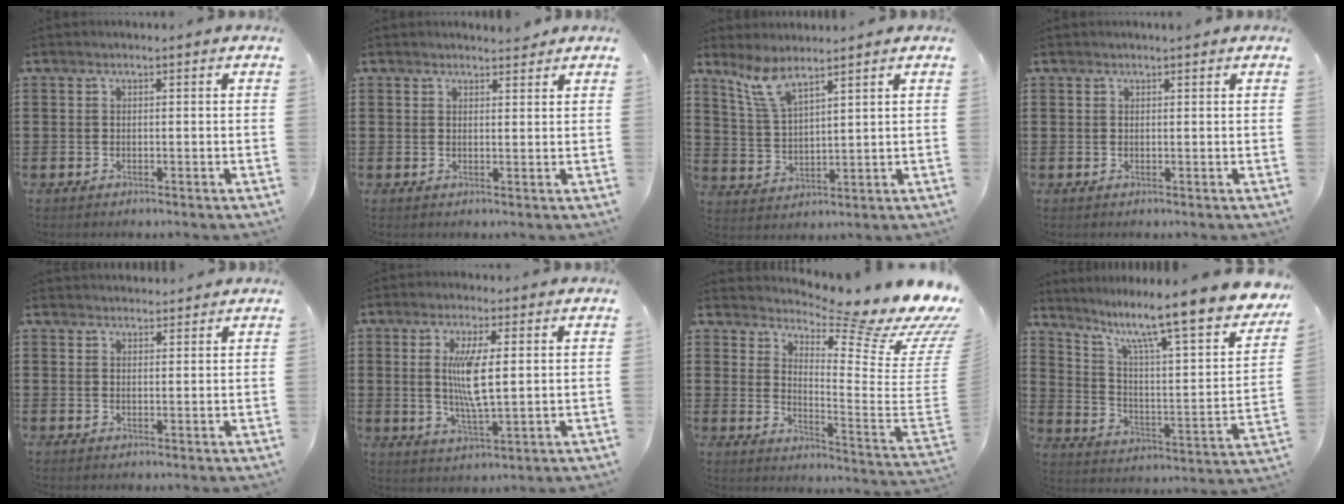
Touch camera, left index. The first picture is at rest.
{"total": 2.2, "force": [2.1, 0.6, 0.2], "torque": [-0.009, 0.001, 0.041]}
{"total": 6.3, "force": [5.0, 1.0, 3.7], "torque": [-0.087, -0.009, 0.091]}
{"total": 0.9, "force": [0.8, 0.3, 0.2], "torque": [-0.005, 0.002, 0.016]}
{"total": 2.0, "force": [2.0, 0.3, -0.1], "torque": [-0.003, -0.001, 0.039]}
{"total": 7.1, "force": [1.4, 1.7, 6.7], "torque": [-0.139, -0.001, 0.020]}
{"total": 9.6, "force": [7.7, 1.3, 5.6], "torque": [-0.092, -0.078, 0.122]}
{"total": 12.2, "force": [9.3, 1.6, 7.8], "torque": [-0.154, -0.076, 0.145]}